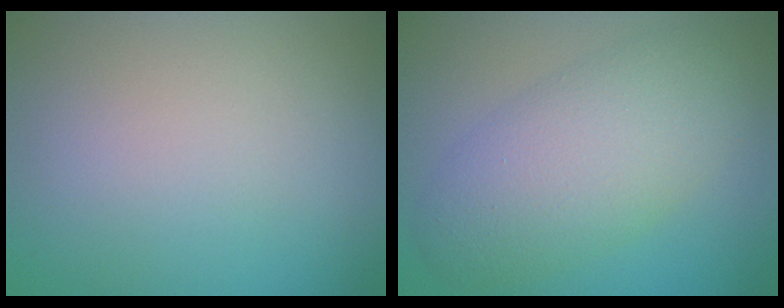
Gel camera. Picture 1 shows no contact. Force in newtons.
{"total": 6.6, "press": 6.6, "slide": 0.2}